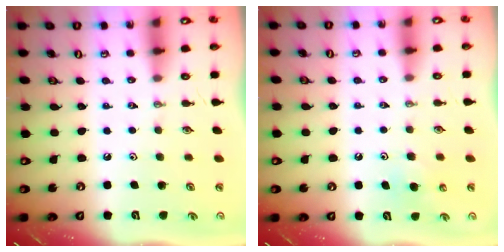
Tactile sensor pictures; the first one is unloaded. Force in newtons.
{"total": 5.3, "press": 5.3, "slide": 0.5}